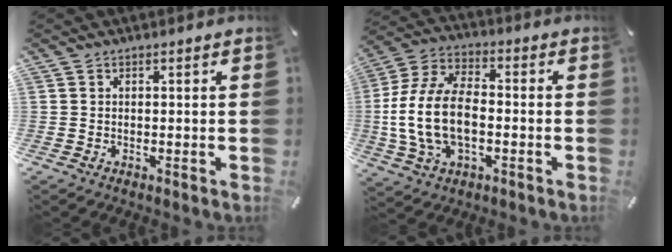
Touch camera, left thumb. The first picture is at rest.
{"total": 15.0, "force": [-2.6, 9.4, 11.4], "torque": [-0.253, 0.005, -0.048]}